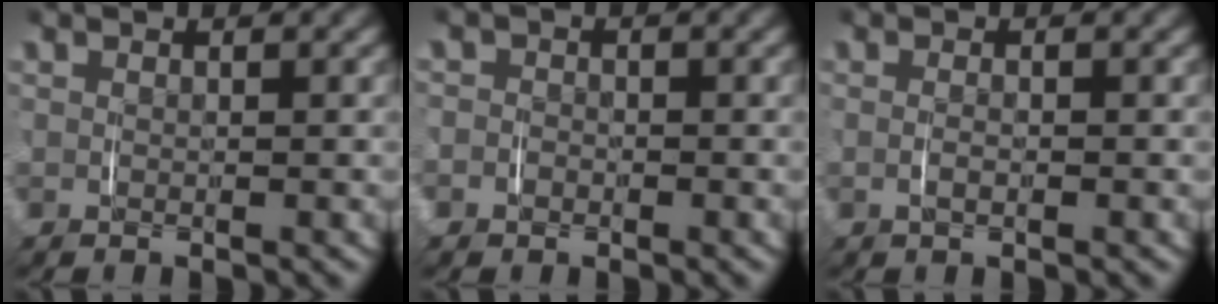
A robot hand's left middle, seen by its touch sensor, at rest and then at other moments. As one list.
[{"total": 2.3, "force": [-0.8, 2.2, 0.1], "torque": [-0.013, -0.003, -0.023]}, {"total": 0.8, "force": [-0.2, 0.3, 0.7], "torque": [-0.017, -0.003, -0.002]}]